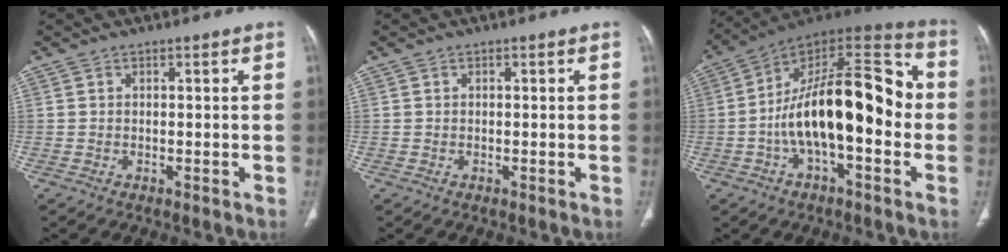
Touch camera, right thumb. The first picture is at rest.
{"total": 0.0}
{"total": 23.4, "force": [-2.2, 10.2, 21.0], "torque": [-0.327, 0.049, -0.044]}